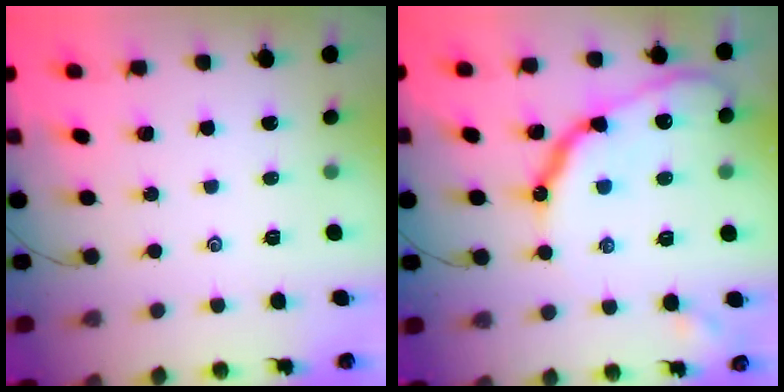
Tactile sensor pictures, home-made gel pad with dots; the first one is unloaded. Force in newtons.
{"total": 15.2, "press": 15.2, "slide": 1.3}